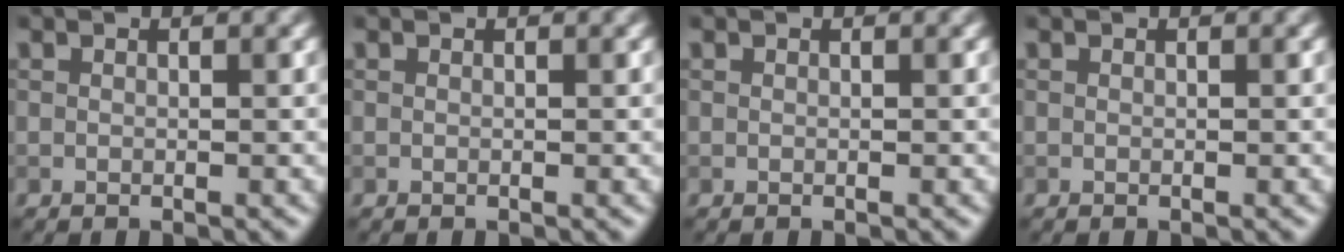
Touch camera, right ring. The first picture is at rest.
{"total": 0.0}
{"total": 0.0}
{"total": 0.0}